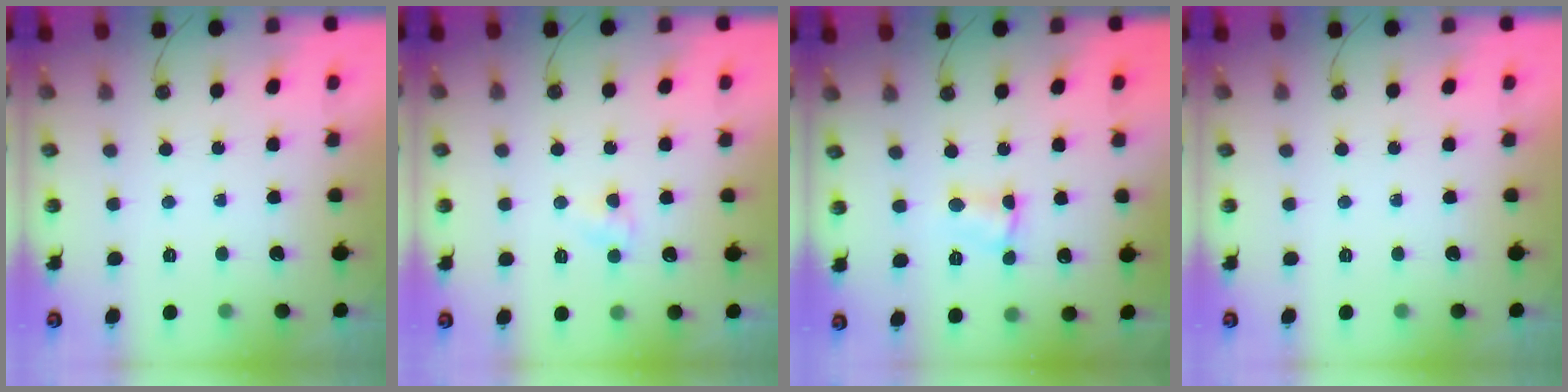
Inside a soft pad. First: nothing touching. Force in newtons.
{"total": 3.0, "press": 2.9, "slide": 0.3}
{"total": 2.8, "press": 2.8, "slide": 0.3}
{"total": 0.0}